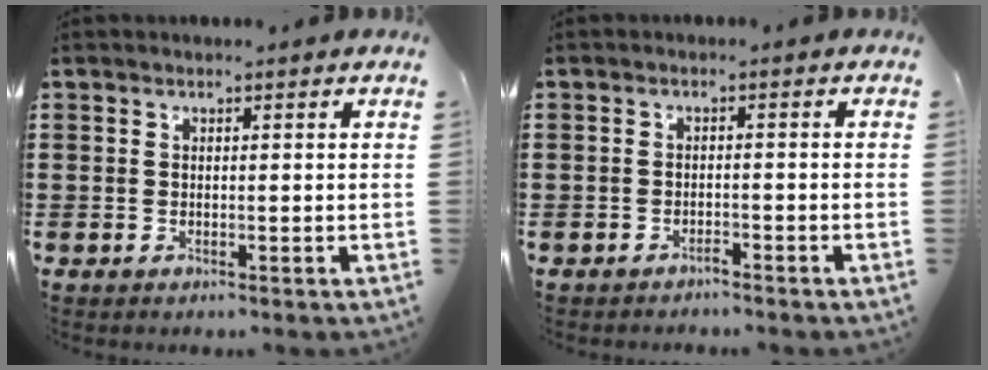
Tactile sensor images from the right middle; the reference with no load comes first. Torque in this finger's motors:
{"motor_torque": [-0.20, 0.15, 0.03, -0.01]}